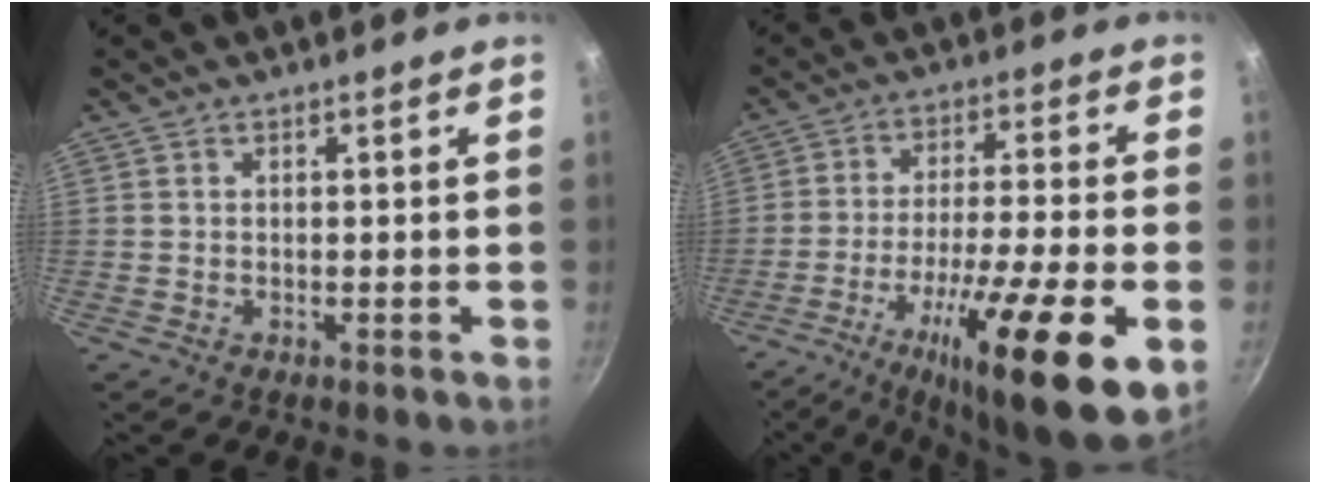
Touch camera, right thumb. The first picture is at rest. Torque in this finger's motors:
{"motor_torque": [0.39, 0.77, 1.40, -1.37, 0.19]}